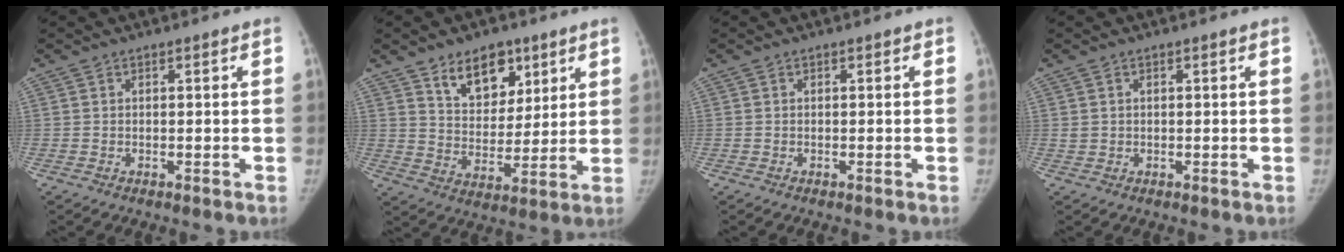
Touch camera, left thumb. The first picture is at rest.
{"total": 11.6, "force": [7.0, 7.3, 5.8], "torque": [-0.052, -0.042, 0.120]}
{"total": 0.0}
{"total": 1.0, "force": [0.2, 0.9, 0.4], "torque": [-0.002, 0.001, 0.005]}